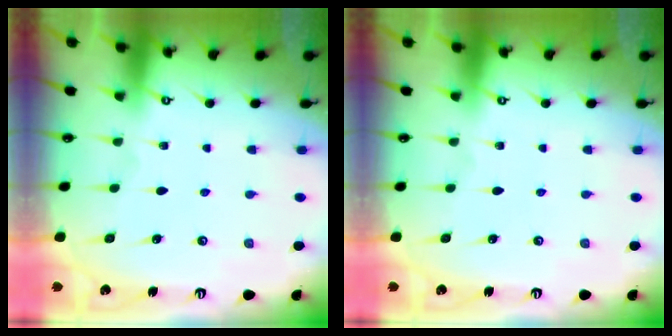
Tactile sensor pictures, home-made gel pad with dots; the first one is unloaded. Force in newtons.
{"total": 0.0}